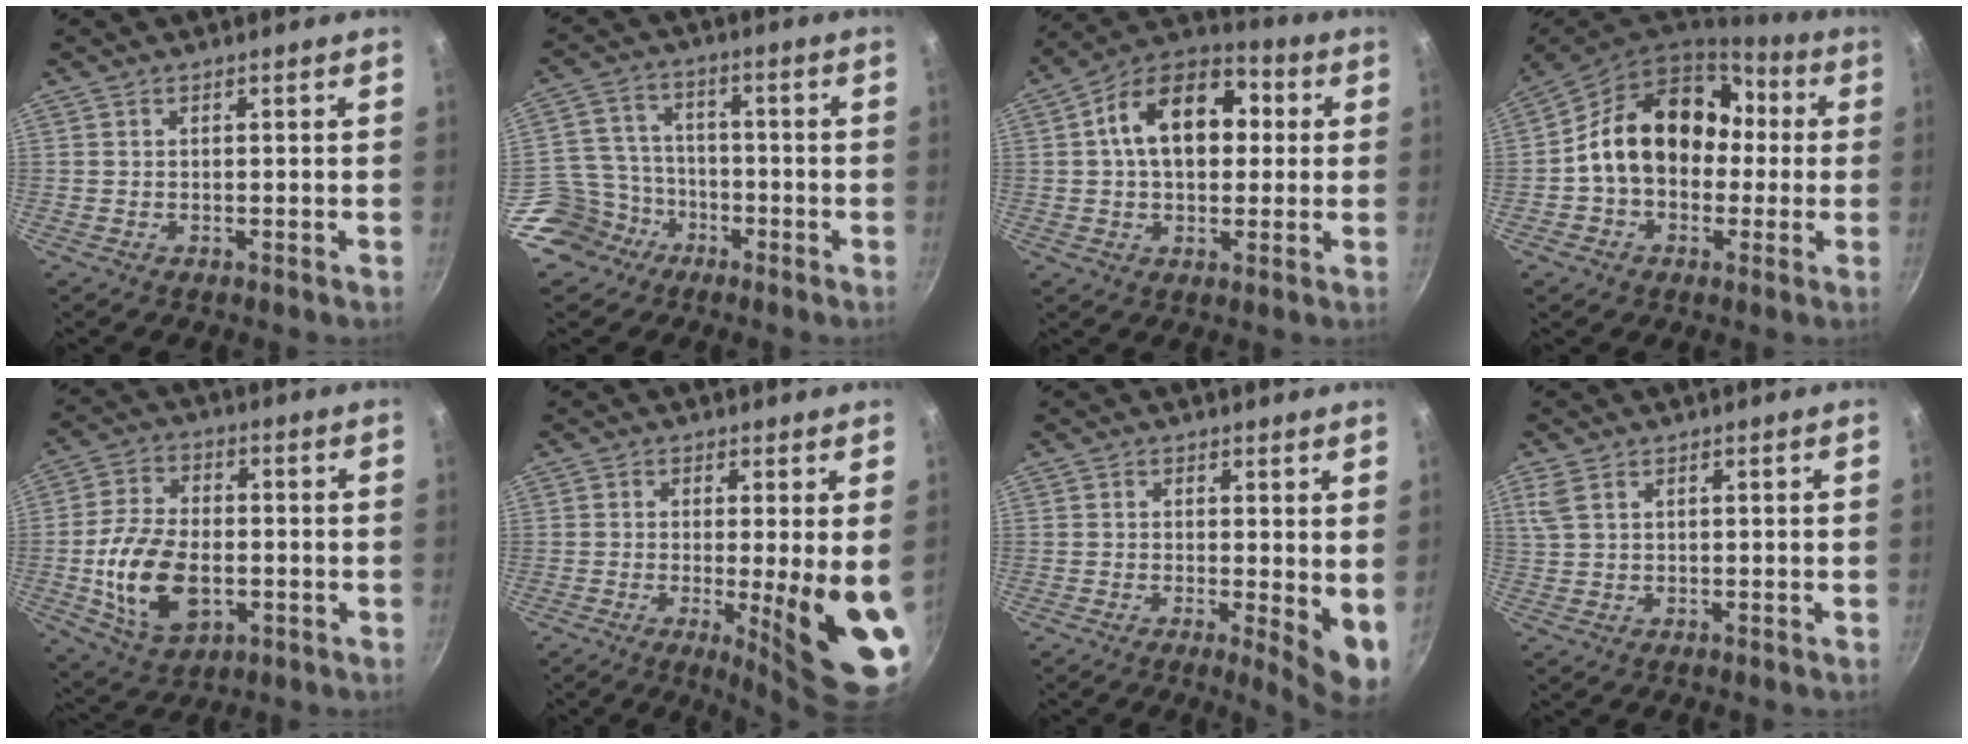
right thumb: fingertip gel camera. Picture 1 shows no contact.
{"total": 10.4, "force": [-5.9, 8.4, 2.0], "torque": [-0.010, 0.055, -0.109]}
{"total": 16.6, "force": [2.6, 11.0, 12.2], "torque": [-0.156, 0.027, 0.021]}
{"total": 18.0, "force": [0.8, 13.9, 11.3], "torque": [-0.142, 0.051, 0.004]}
{"total": 14.9, "force": [-2.6, 9.2, 11.4], "torque": [-0.203, 0.014, -0.040]}
{"total": 12.7, "force": [-1.3, 2.1, 12.4], "torque": [-0.160, -0.027, -0.013]}
{"total": 6.4, "force": [0.0, 1.9, 6.1], "torque": [-0.080, -0.018, -0.001]}
{"total": 2.8, "force": [1.3, 1.5, 1.9], "torque": [-0.044, 0.004, 0.031]}